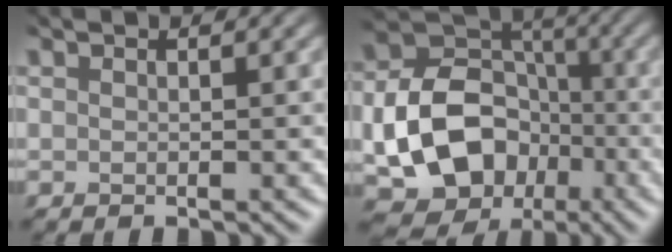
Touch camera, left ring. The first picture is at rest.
{"total": 9.9, "force": [-5.1, 7.3, 4.3], "torque": [-0.097, -0.033, -0.062]}